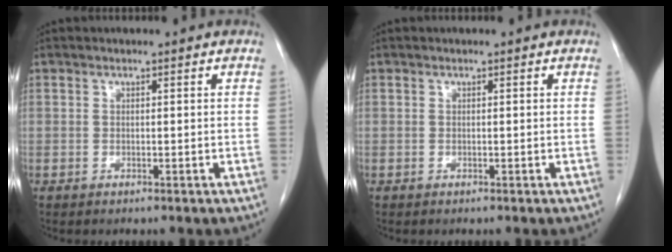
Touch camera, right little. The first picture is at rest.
{"total": 0.0}